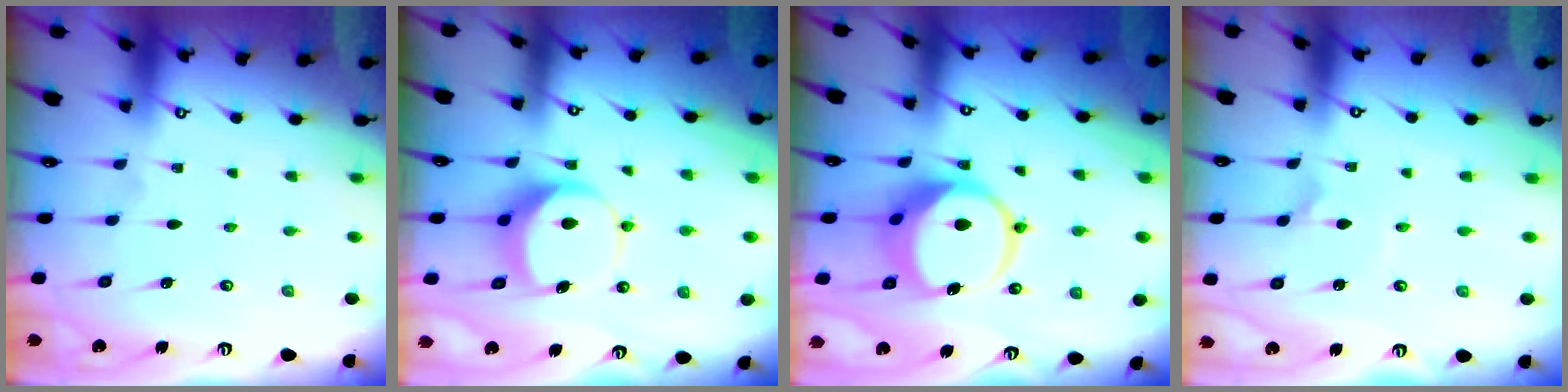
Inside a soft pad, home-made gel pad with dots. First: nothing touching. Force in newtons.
{"total": 7.6, "press": 7.6, "slide": 0.6}
{"total": 10.3, "press": 10.2, "slide": 1.2}
{"total": 1.4, "press": 1.4, "slide": 0.4}